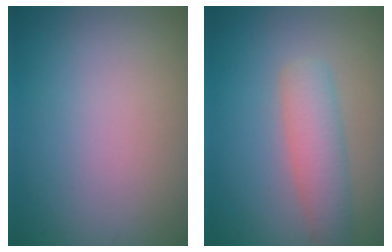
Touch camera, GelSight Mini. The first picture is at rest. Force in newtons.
{"total": 3.5, "press": 3.5, "slide": 0.1}